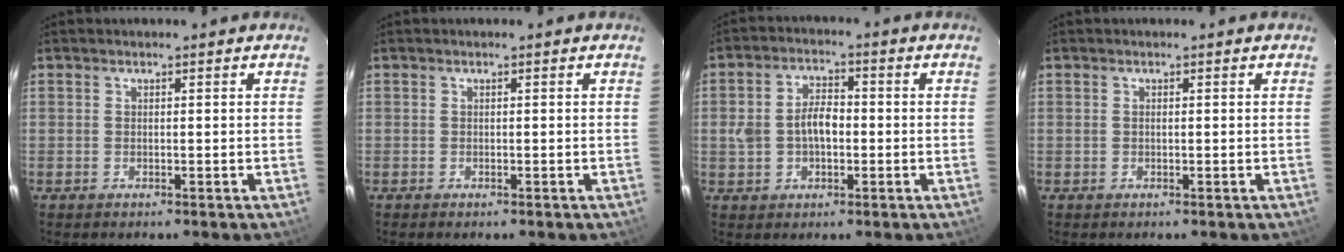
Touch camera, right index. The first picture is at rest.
{"total": 0.0}
{"total": 6.5, "force": [-0.6, 4.2, 4.9], "torque": [-0.099, 0.016, -0.005]}
{"total": 0.0}